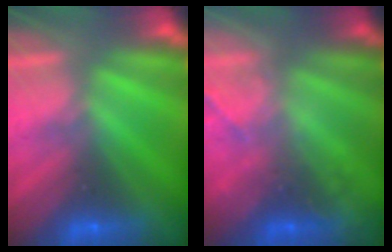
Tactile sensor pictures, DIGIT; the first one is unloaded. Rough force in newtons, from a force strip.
{"total": 2.3}